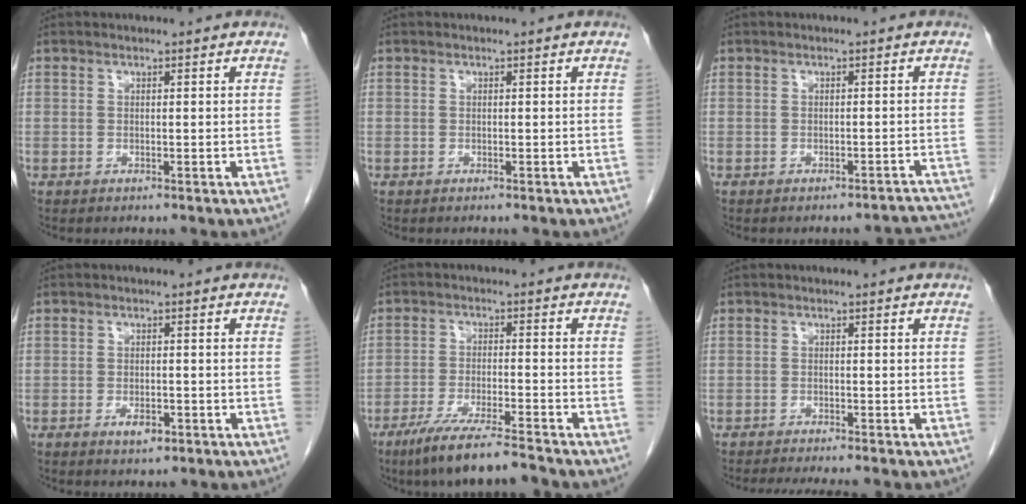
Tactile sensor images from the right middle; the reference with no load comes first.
{"total": 0.0}
{"total": 5.3, "force": [-5.2, 0.8, 0.1], "torque": [0.018, 0.011, -0.051]}
{"total": 2.6, "force": [-1.3, 1.1, 2.0], "torque": [-0.032, 0.002, -0.016]}
{"total": 9.3, "force": [-7.3, 0.0, 5.8], "torque": [-0.096, -0.026, -0.128]}
{"total": 6.6, "force": [-5.8, 0.4, 3.2], "torque": [-0.037, -0.013, -0.083]}